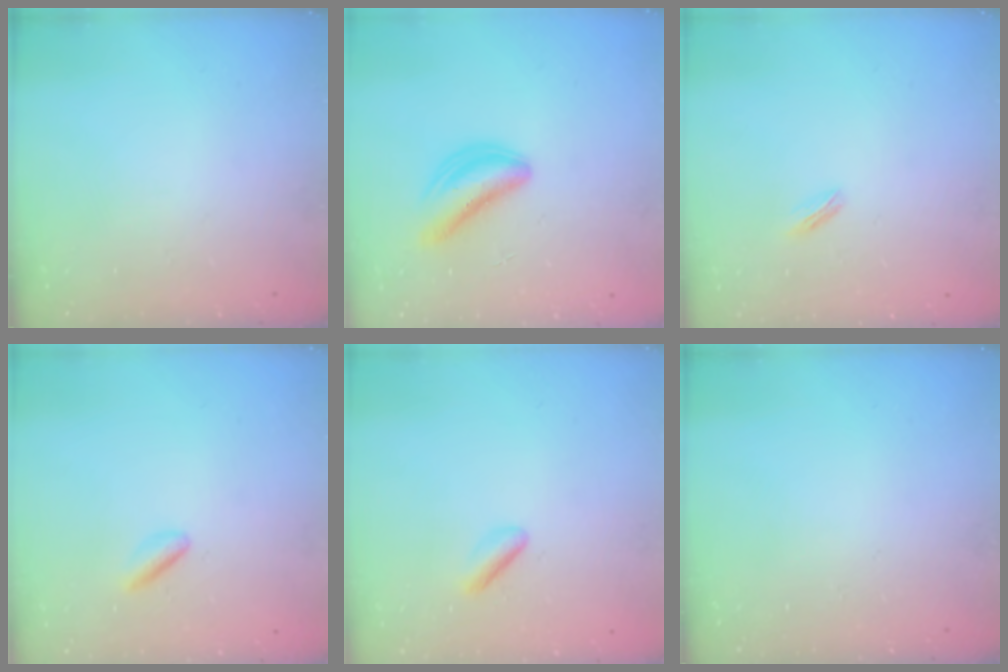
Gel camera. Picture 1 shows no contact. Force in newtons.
{"total": 5.6, "press": 5.6, "slide": 0.9}
{"total": 1.3, "press": 1.2, "slide": 0.3}
{"total": 2.5, "press": 2.4, "slide": 0.8}
{"total": 1.8, "press": 1.5, "slide": 0.9}
{"total": 0.0}